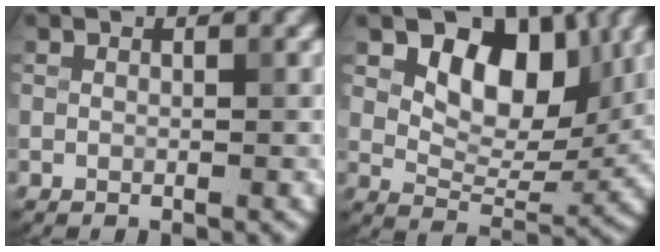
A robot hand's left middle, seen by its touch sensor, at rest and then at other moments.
{"total": 7.6, "force": [3.2, 4.7, 5.1], "torque": [-0.066, -0.013, 0.048]}